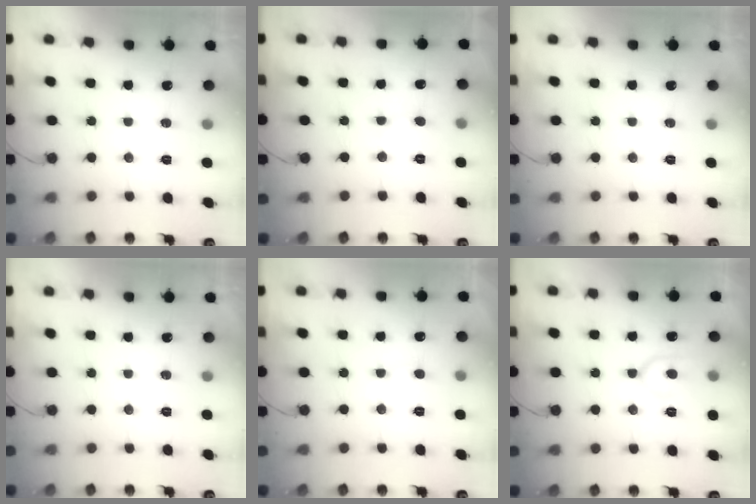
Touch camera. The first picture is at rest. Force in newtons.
{"total": 1.6, "press": 1.6, "slide": 0.1}
{"total": 0.0}
{"total": 0.0}
{"total": 3.5, "press": 3.5, "slide": 0.4}
{"total": 9.9, "press": 9.8, "slide": 0.8}